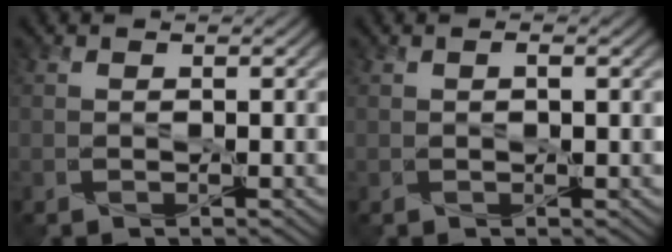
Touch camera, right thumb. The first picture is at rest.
{"total": 0.7, "force": [0.3, 0.2, 0.6], "torque": [-0.008, -0.002, 0.008]}